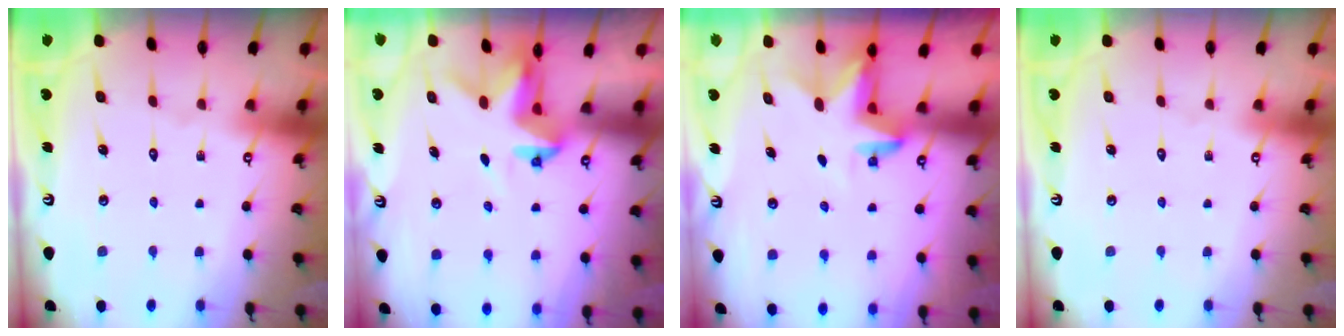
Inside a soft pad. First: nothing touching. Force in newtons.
{"total": 3.8, "press": 3.8, "slide": 0.2}
{"total": 3.4, "press": 3.4, "slide": 0.1}
{"total": 0.0}